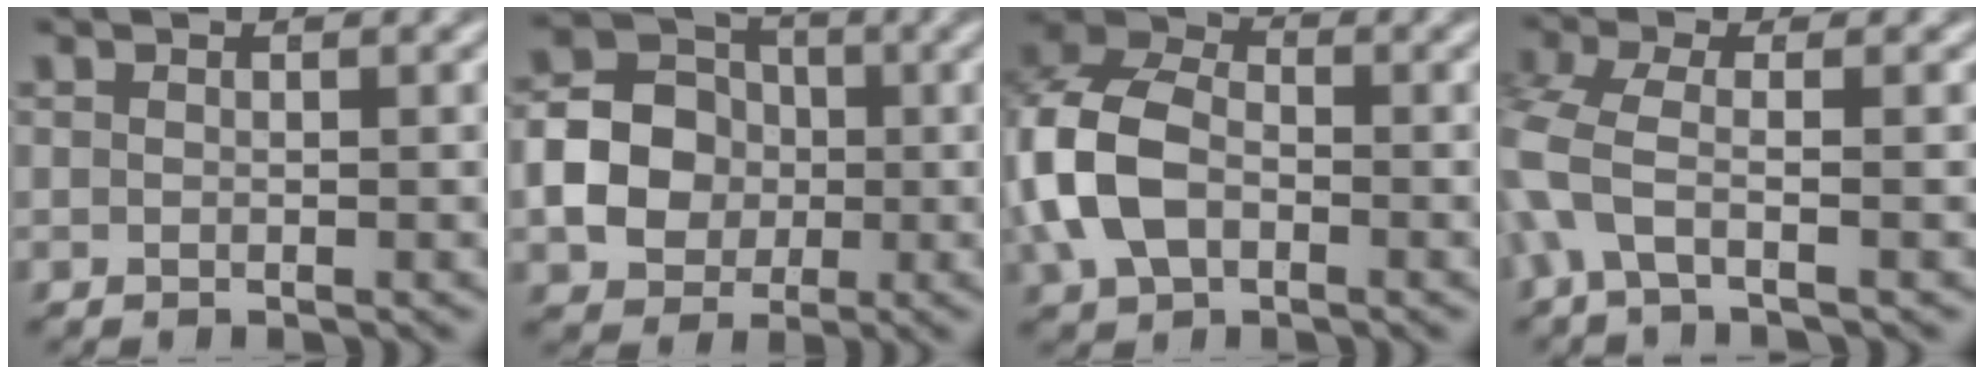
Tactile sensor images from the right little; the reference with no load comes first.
{"total": 10.7, "force": [-1.0, 9.4, 5.0], "torque": [-0.103, -0.029, -0.016]}
{"total": 10.4, "force": [0.1, 8.5, 5.9], "torque": [-0.149, -0.006, -0.002]}
{"total": 3.7, "force": [-0.6, 2.1, 3.1], "torque": [-0.104, -0.018, -0.007]}